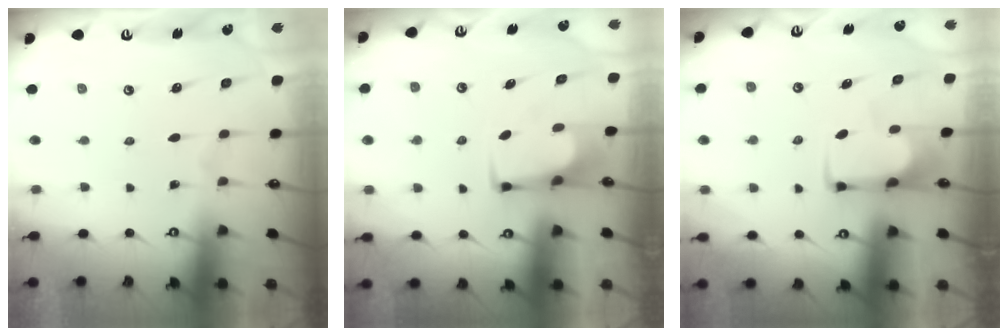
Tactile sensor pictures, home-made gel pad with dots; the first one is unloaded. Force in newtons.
{"total": 1.9, "press": 1.7, "slide": 0.7}
{"total": 2.1, "press": 2.1, "slide": 0.4}